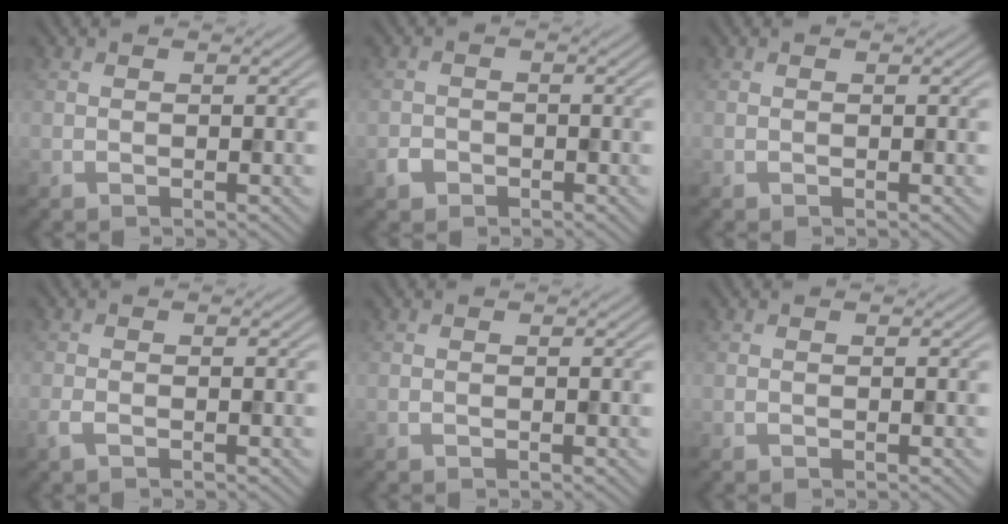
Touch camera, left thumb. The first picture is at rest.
{"total": 1.8, "force": [-1.1, 1.3, 0.5], "torque": [-0.009, -0.001, -0.026]}
{"total": 0.0}
{"total": 1.5, "force": [-0.8, 0.5, 1.1], "torque": [-0.029, -0.003, -0.019]}
{"total": 0.0}
{"total": 0.0}